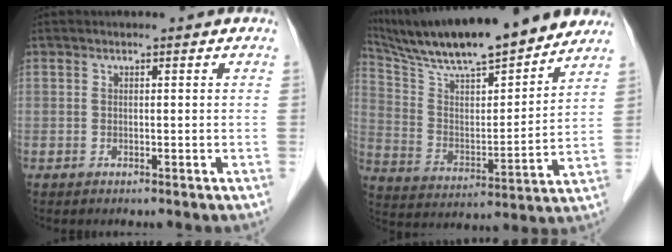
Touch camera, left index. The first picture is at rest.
{"total": 21.0, "force": [18.3, 2.5, 10.1], "torque": [-0.178, 0.010, 0.299]}